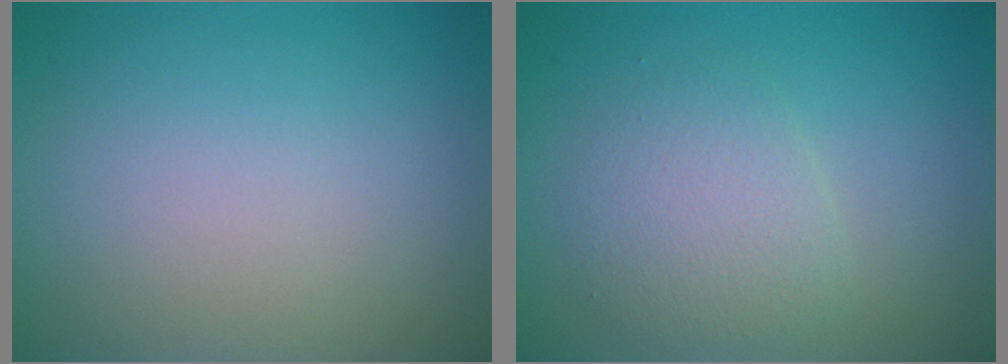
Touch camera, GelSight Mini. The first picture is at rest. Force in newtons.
{"total": 3.0, "press": 3.0, "slide": 0.1}